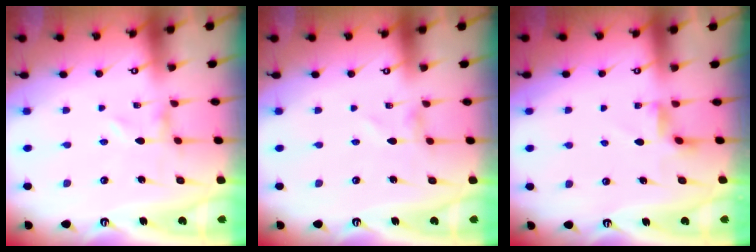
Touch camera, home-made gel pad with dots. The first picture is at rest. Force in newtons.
{"total": 0.0}
{"total": 2.6, "press": 2.6, "slide": 0.5}